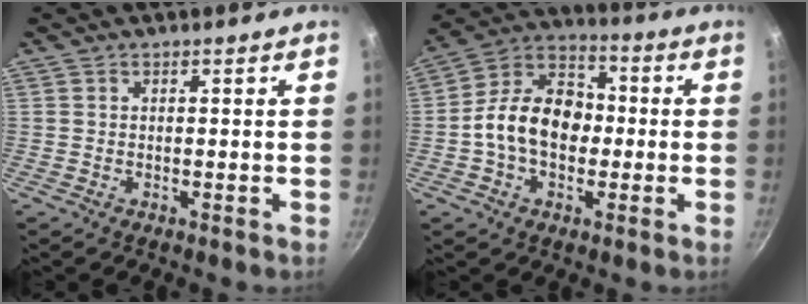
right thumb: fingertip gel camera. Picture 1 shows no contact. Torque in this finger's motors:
{"motor_torque": [-0.01, 1.75, 1.21, -0.88, 0.13]}